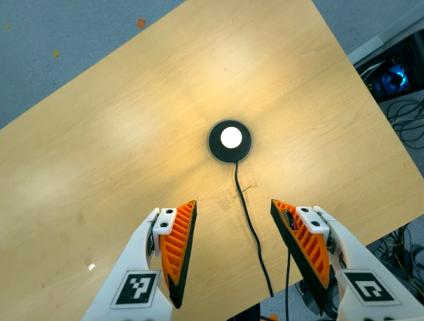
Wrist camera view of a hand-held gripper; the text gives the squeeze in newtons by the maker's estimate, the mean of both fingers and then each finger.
{"total": 0.0}